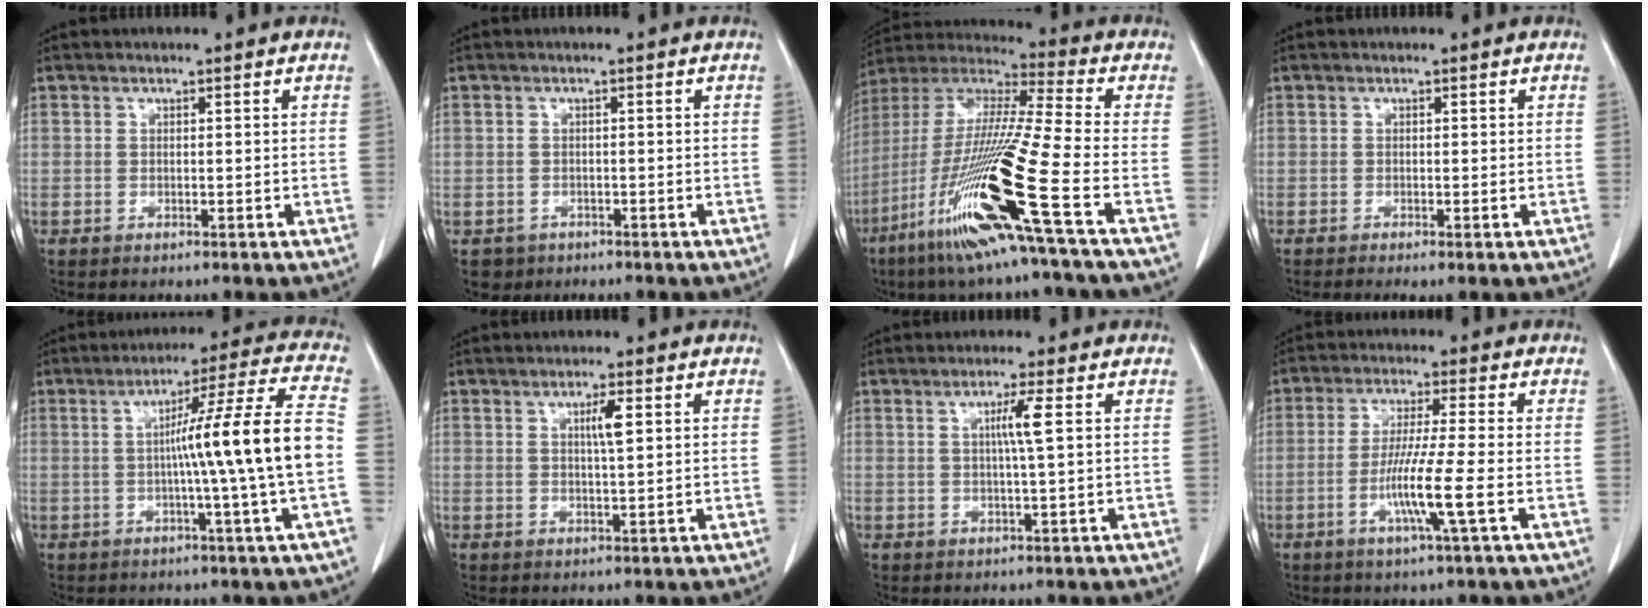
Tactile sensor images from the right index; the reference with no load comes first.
{"total": 2.4, "force": [-1.3, 2.0, 0.0], "torque": [-0.003, 0.007, -0.020]}
{"total": 21.5, "force": [-9.4, -1.4, 19.2], "torque": [-0.410, -0.046, -0.188]}
{"total": 1.9, "force": [-0.9, 0.4, 1.7], "torque": [-0.026, -0.005, -0.014]}
{"total": 13.8, "force": [-1.2, -2.5, 13.5], "torque": [-0.202, 0.006, -0.022]}
{"total": 2.9, "force": [1.0, 0.1, 2.7], "torque": [-0.045, 0.000, 0.016]}
{"total": 3.3, "force": [0.7, -0.8, 3.1], "torque": [-0.058, -0.001, 0.011]}
{"total": 8.0, "force": [-2.4, -1.1, 7.5], "torque": [-0.142, -0.014, -0.048]}